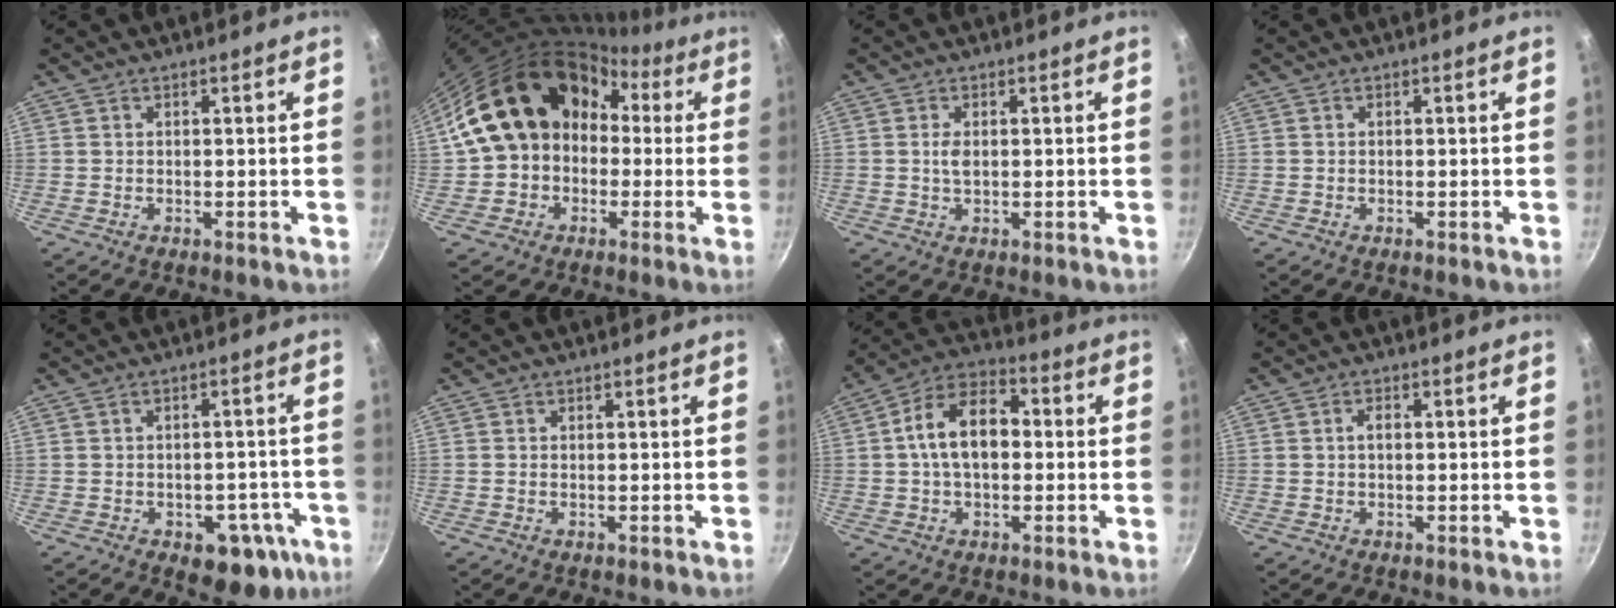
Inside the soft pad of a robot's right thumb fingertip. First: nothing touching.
{"total": 19.3, "force": [2.1, 15.6, 11.3], "torque": [-0.170, 0.064, 0.030]}
{"total": 2.0, "force": [0.2, 1.1, 1.6], "torque": [-0.028, -0.001, 0.003]}
{"total": 0.0}
{"total": 10.5, "force": [-4.4, 6.6, 6.9], "torque": [-0.033, 0.027, -0.041]}
{"total": 0.0}
{"total": 12.8, "force": [0.6, 8.2, 9.8], "torque": [-0.142, 0.034, -0.007]}
{"total": 1.7, "force": [0.1, 1.0, 1.3], "torque": [-0.020, 0.007, 0.001]}